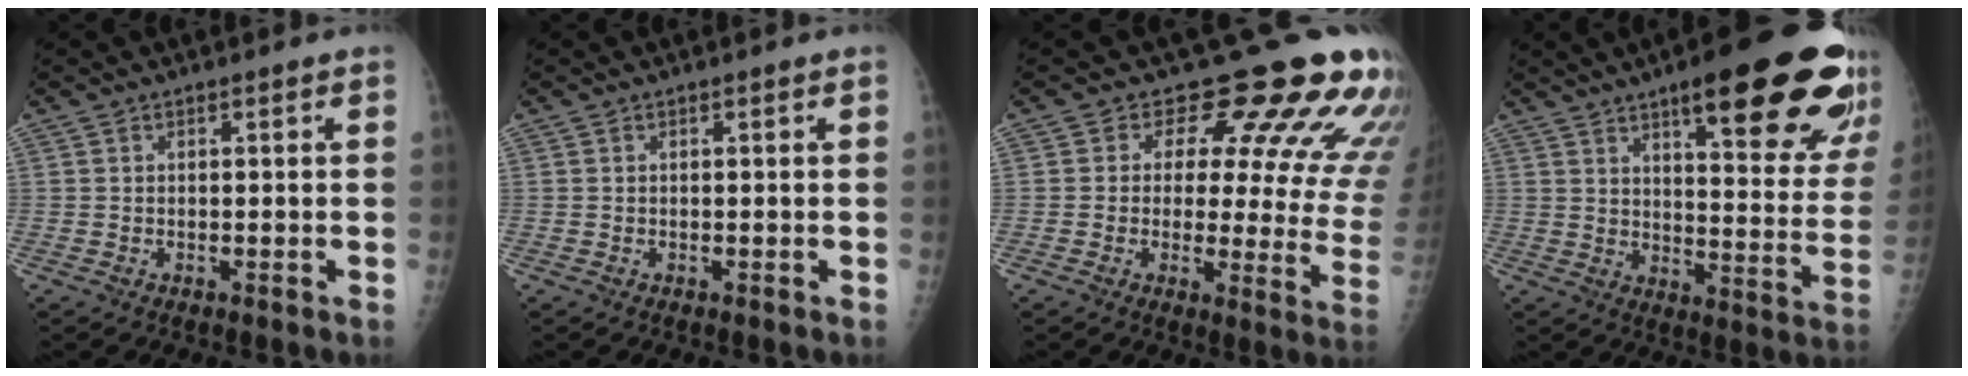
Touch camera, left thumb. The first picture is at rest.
{"total": 0.0}
{"total": 17.5, "force": [12.7, 6.5, 10.2], "torque": [-0.075, -0.076, 0.130]}
{"total": 25.2, "force": [15.0, 6.3, 19.3], "torque": [-0.220, -0.058, 0.199]}